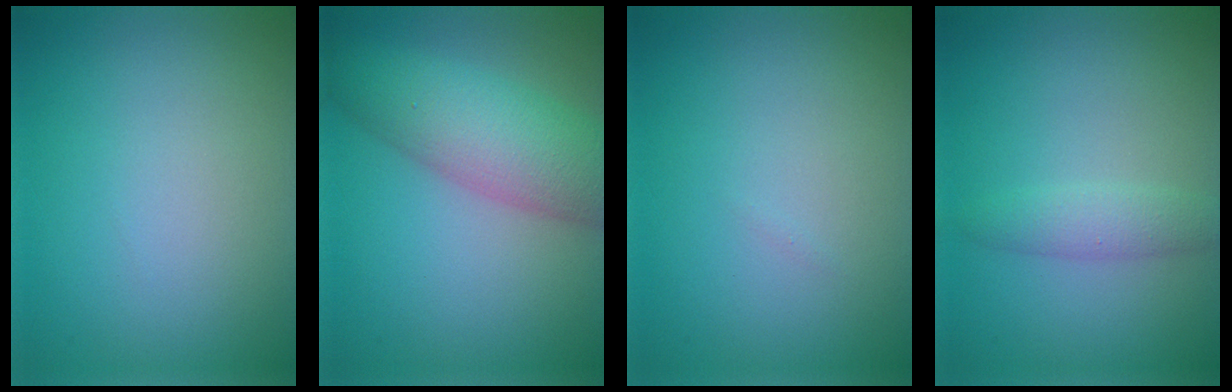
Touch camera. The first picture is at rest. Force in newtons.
{"total": 7.4, "press": 7.4, "slide": 0.2}
{"total": 0.0}
{"total": 2.0, "press": 2.0, "slide": 0.1}